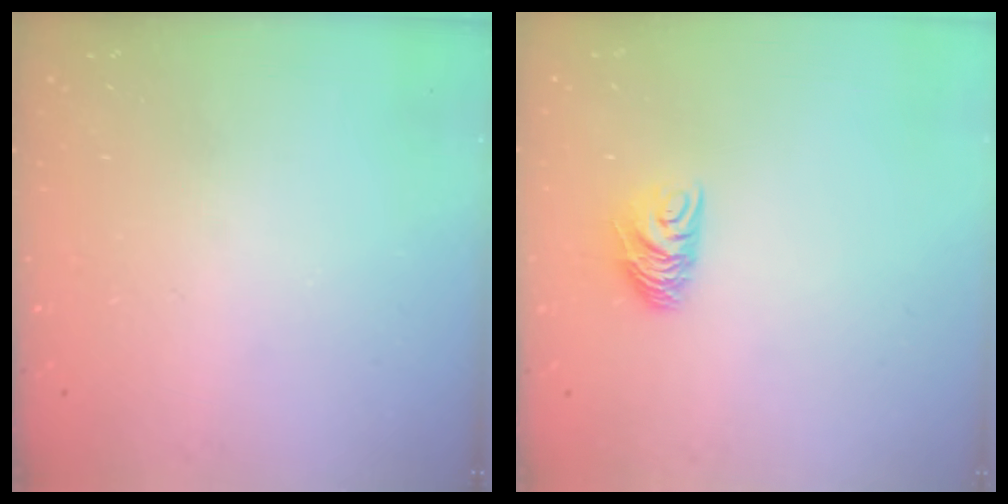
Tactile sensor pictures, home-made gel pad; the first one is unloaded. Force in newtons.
{"total": 7.3, "press": 7.3, "slide": 0.4}